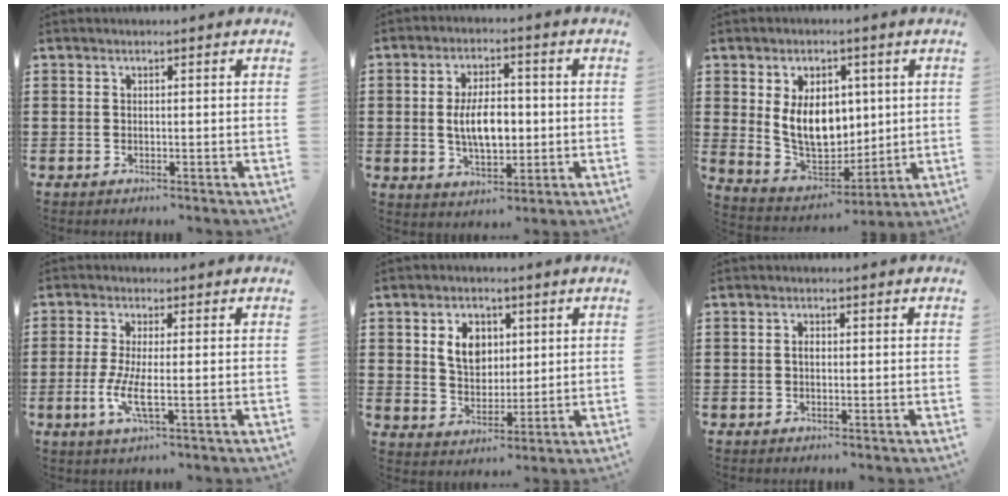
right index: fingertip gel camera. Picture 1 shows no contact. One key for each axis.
{"total": 7.3, "fx": -0.1, "fy": 3.8, "fz": 6.2, "tx": -0.100, "ty": 0.000, "tz": -0.010}
{"total": 10.0, "fx": 1.7, "fy": 7.0, "fz": 6.9, "tx": -0.127, "ty": 0.005, "tz": 0.028}
{"total": 5.0, "fx": -1.1, "fy": 0.9, "fz": 4.8, "tx": -0.105, "ty": -0.011, "tz": -0.025}
{"total": 6.1, "fx": 2.0, "fy": 4.7, "fz": 3.4, "tx": -0.076, "ty": 0.014, "tz": 0.032}
{"total": 1.2, "fx": 0.0, "fy": 0.6, "fz": 1.0, "tx": -0.021, "ty": 0.003, "tz": 0.000}